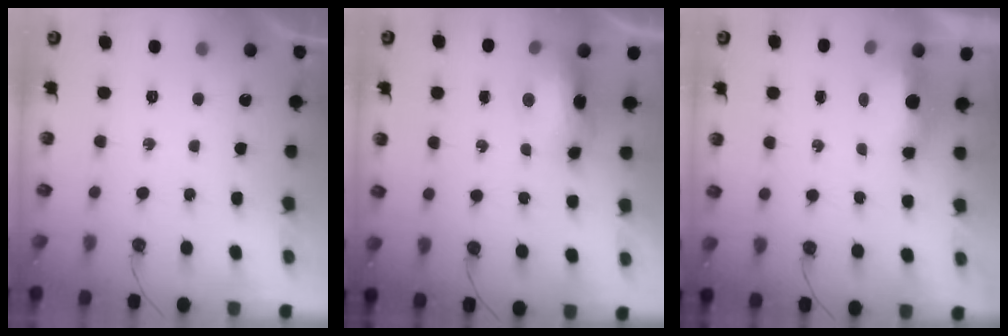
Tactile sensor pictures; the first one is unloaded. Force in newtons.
{"total": 9.5, "press": 9.3, "slide": 2.0}
{"total": 5.1, "press": 4.8, "slide": 1.7}